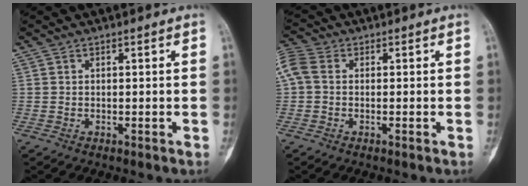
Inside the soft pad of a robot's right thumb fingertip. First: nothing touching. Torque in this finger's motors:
{"motor_torque": [0.23, 0.08, 0.51, 0.13, 0.06]}